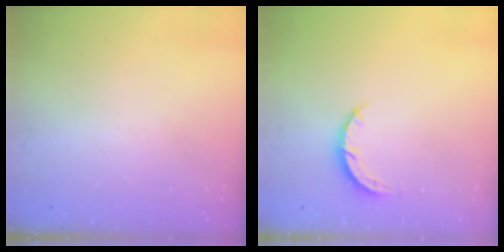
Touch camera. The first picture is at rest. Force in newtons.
{"total": 4.2, "press": 4.1, "slide": 0.4}